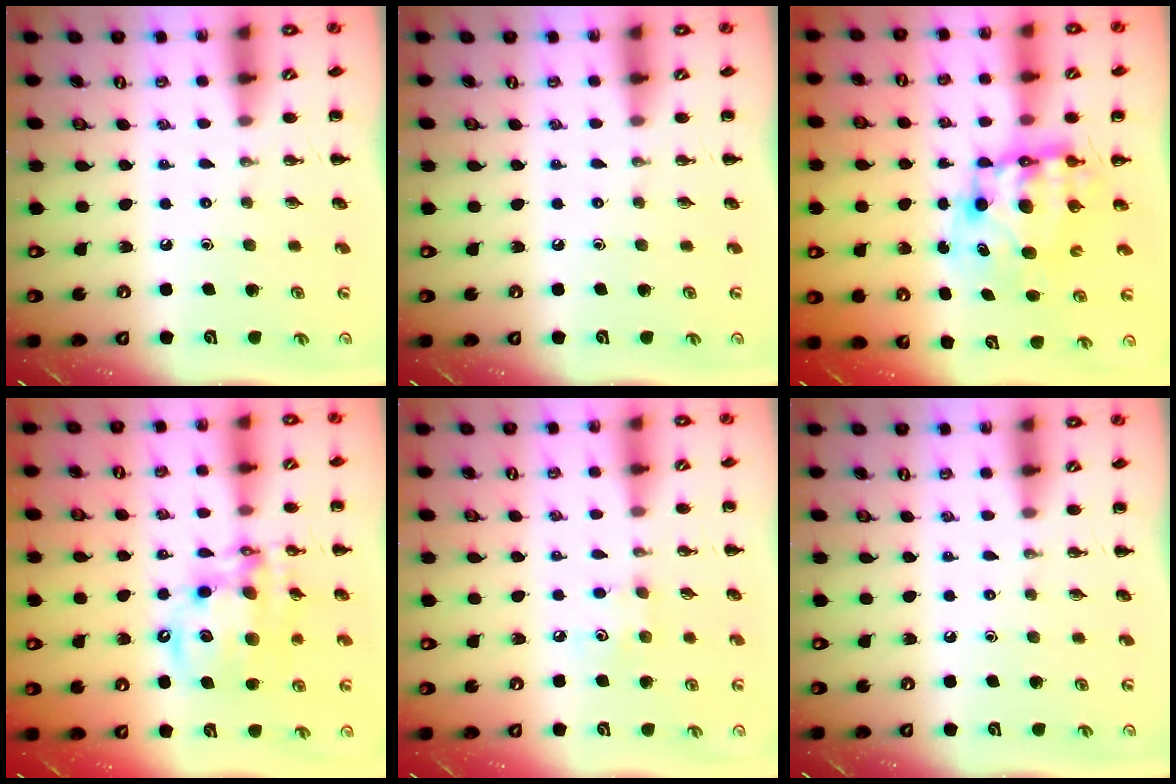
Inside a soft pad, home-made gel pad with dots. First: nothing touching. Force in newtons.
{"total": 0.0}
{"total": 10.2, "press": 9.7, "slide": 3.0}
{"total": 14.2, "press": 13.7, "slide": 3.8}
{"total": 4.5, "press": 4.4, "slide": 1.1}
{"total": 0.0}